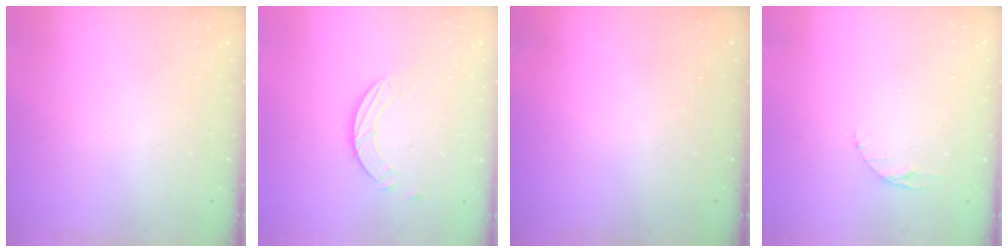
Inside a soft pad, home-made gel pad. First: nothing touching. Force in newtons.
{"total": 3.9, "press": 3.9, "slide": 0.4}
{"total": 0.0}
{"total": 2.9, "press": 2.9, "slide": 0.4}